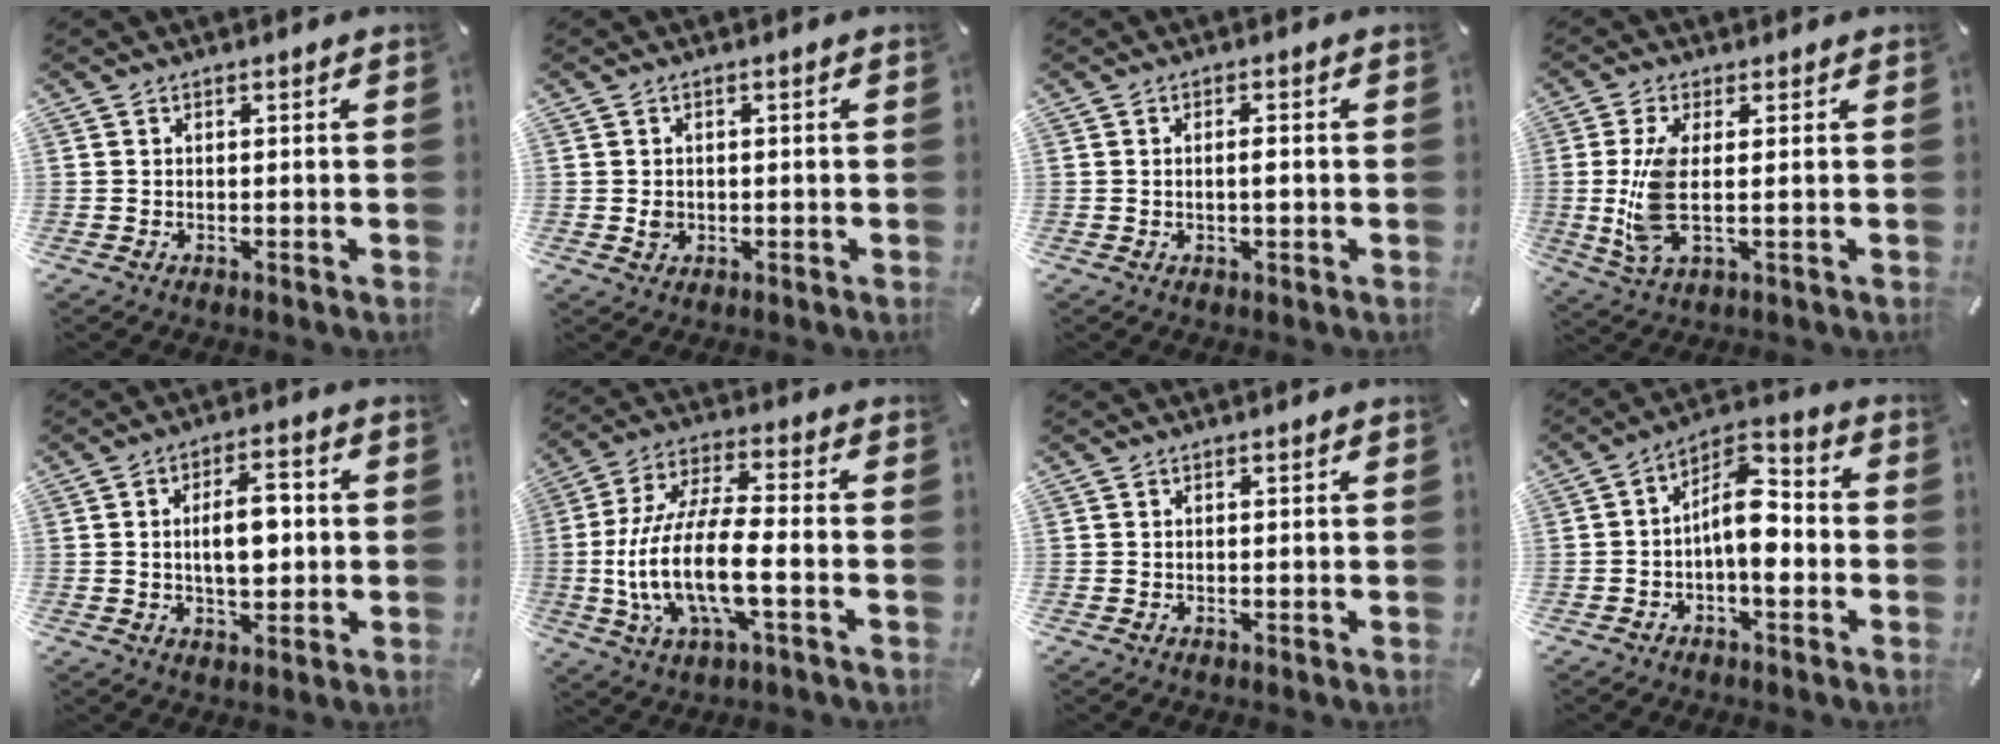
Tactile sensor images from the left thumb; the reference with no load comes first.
{"total": 1.9, "force": [-0.1, 1.6, 1.0], "torque": [-0.012, 0.001, -0.005]}
{"total": 2.2, "force": [-0.1, 0.9, 2.0], "torque": [-0.038, 0.002, -0.003]}
{"total": 9.5, "force": [0.3, 3.1, 9.0], "torque": [-0.199, -0.023, 0.005]}
{"total": 9.5, "force": [0.2, 5.1, 8.1], "torque": [-0.137, 0.005, -0.003]}
{"total": 17.3, "force": [-4.0, 6.4, 15.6], "torque": [-0.333, -0.010, -0.073]}
{"total": 0.0}
{"total": 10.6, "force": [-1.7, 5.5, 8.8], "torque": [-0.154, -0.002, -0.030]}